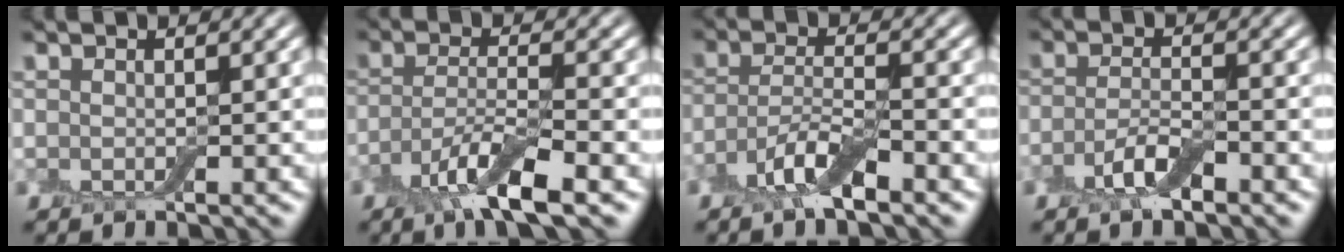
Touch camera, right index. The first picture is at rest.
{"total": 5.3, "force": [-2.7, 1.2, 4.4], "torque": [-0.083, -0.005, -0.057]}
{"total": 4.1, "force": [-2.5, 1.0, 3.0], "torque": [-0.060, 0.003, -0.058]}
{"total": 3.0, "force": [-1.7, 1.0, 2.3], "torque": [-0.050, 0.003, -0.041]}